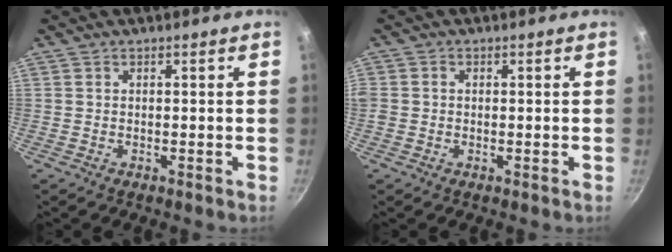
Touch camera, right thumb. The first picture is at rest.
{"total": 1.6, "force": [-0.1, 1.5, 0.7], "torque": [-0.010, 0.004, -0.005]}